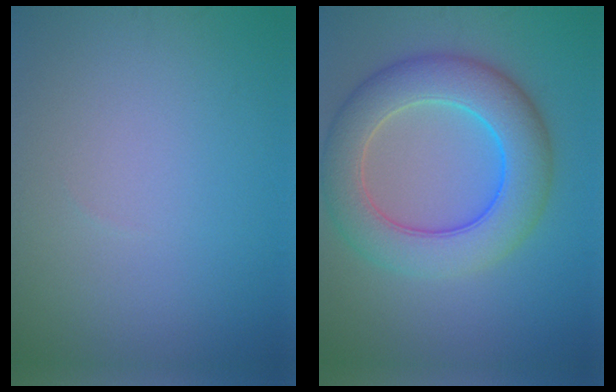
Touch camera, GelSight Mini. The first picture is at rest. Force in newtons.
{"total": 8.5, "press": 8.5, "slide": 0.1}